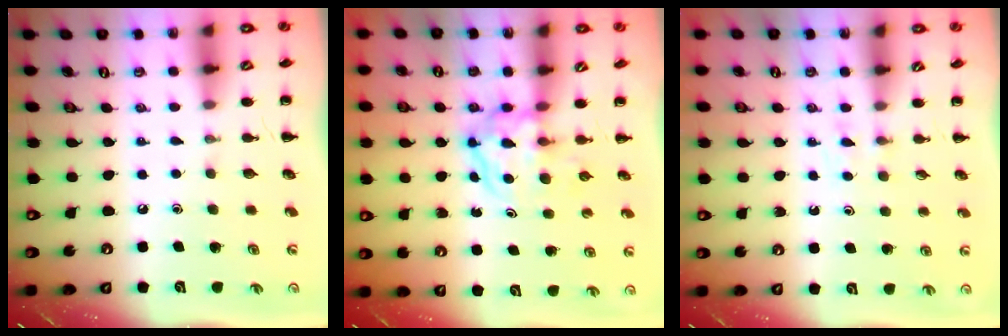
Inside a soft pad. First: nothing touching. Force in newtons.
{"total": 3.9, "press": 3.9, "slide": 0.5}
{"total": 3.1, "press": 2.7, "slide": 1.4}